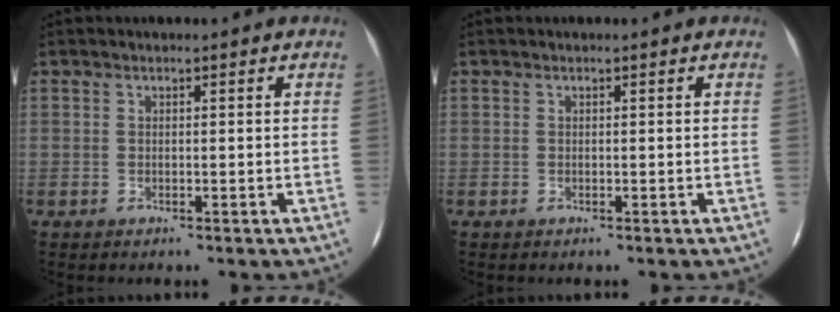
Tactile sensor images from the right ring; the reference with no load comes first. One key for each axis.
{"total": 0.0}